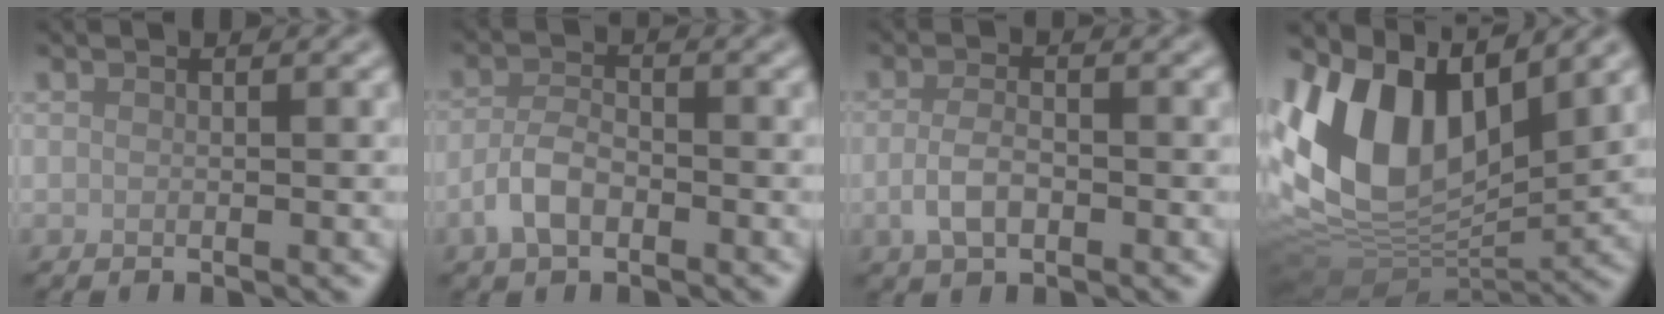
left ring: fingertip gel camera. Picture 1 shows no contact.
{"total": 3.2, "force": [-1.6, 1.7, 2.2], "torque": [-0.045, 0.003, -0.038]}
{"total": 2.8, "force": [-0.8, 1.5, 2.3], "torque": [-0.048, -0.002, -0.017]}
{"total": 12.2, "force": [3.6, 7.3, 9.1], "torque": [-0.192, -0.001, 0.063]}